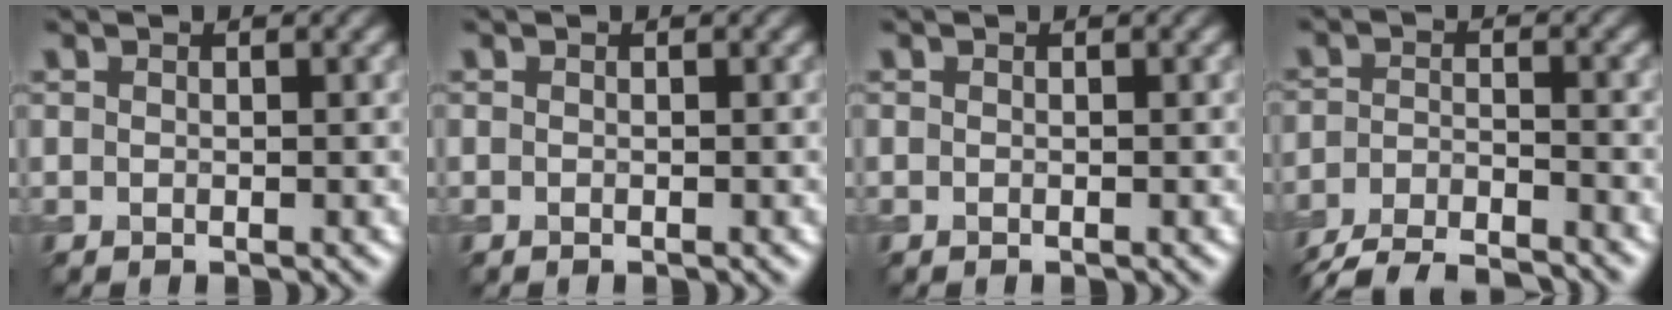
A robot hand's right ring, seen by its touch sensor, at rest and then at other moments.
{"total": 0.0}
{"total": 0.0}
{"total": 7.6, "force": [-7.0, 1.5, 2.6], "torque": [-0.049, -0.024, -0.121]}